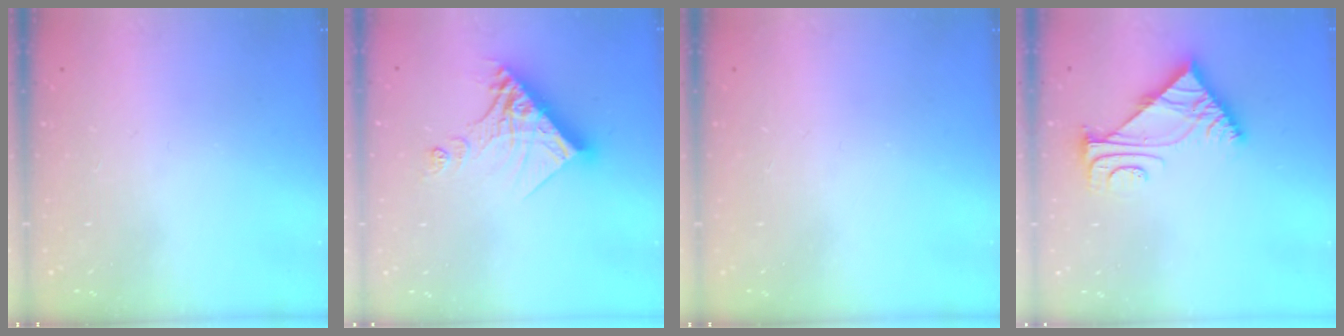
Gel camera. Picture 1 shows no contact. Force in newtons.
{"total": 14.6, "press": 14.5, "slide": 1.3}
{"total": 0.0}
{"total": 5.6, "press": 5.5, "slide": 0.8}